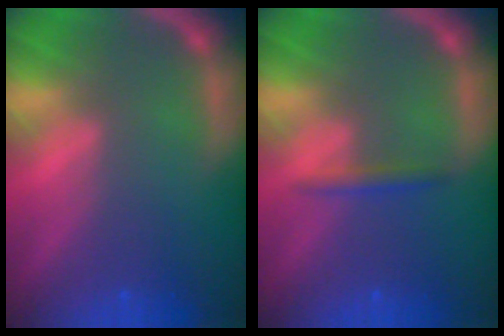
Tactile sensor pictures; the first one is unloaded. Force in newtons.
{"total": 1.4}